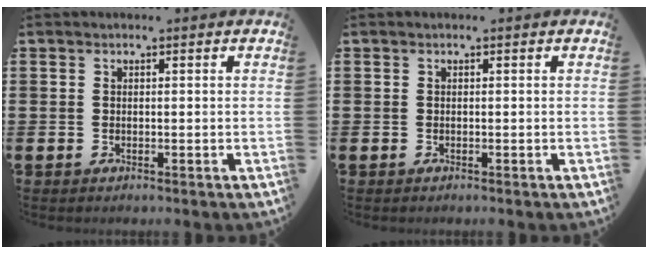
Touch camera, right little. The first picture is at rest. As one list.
[{"total": 0.0}]